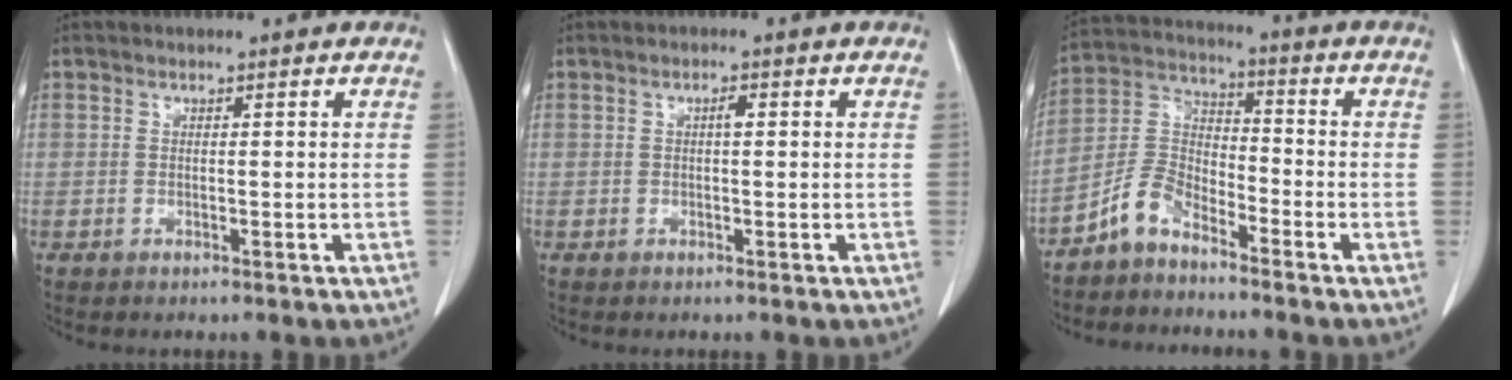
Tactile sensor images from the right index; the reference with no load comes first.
{"total": 1.1, "force": [0.2, 0.3, 1.1], "torque": [-0.018, 0.004, 0.001]}
{"total": 6.4, "force": [-5.1, 2.5, 2.8], "torque": [-0.067, 0.011, -0.111]}